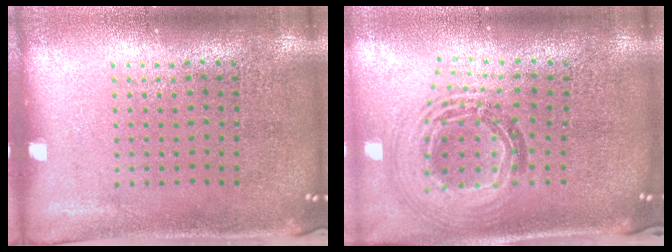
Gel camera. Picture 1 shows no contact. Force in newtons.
{"total": 1.4, "press": 1.2, "slide": 0.7}